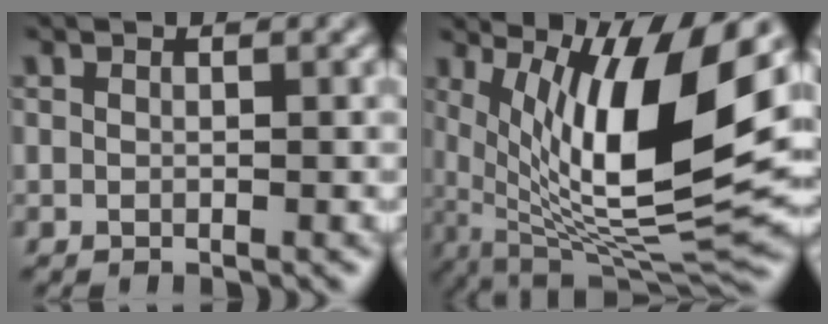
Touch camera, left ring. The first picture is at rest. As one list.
[{"total": 13.2, "force": [3.3, 3.9, 12.1], "torque": [-0.205, -0.010, 0.063]}]